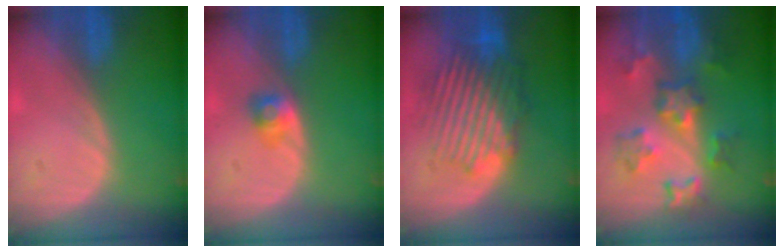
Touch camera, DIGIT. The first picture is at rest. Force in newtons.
{"total": 2.7, "press": 2.4, "slide": 1.1}
{"total": 9.8, "press": 9.1, "slide": 3.5}
{"total": 8.6, "press": 7.7, "slide": 3.8}